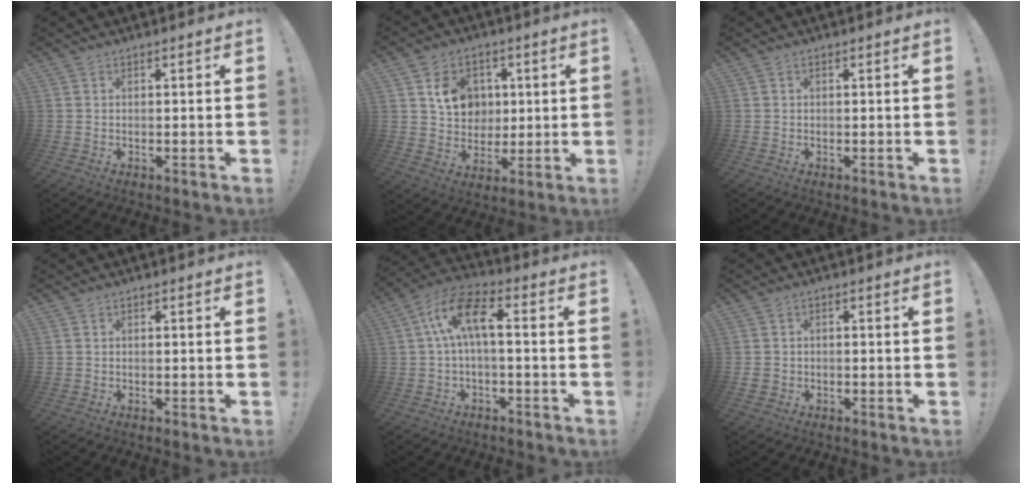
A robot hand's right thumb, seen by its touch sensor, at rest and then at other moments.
{"total": 10.9, "force": [3.5, 9.4, 4.4], "torque": [-0.050, -0.017, 0.071]}
{"total": 0.0}
{"total": 0.6, "force": [-0.2, 0.5, 0.3], "torque": [-0.006, 0.004, -0.003]}
{"total": 11.2, "force": [0.9, 4.3, 10.3], "torque": [-0.202, 0.017, 0.018]}
{"total": 1.7, "force": [-0.7, 1.4, 0.6], "torque": [-0.014, 0.006, -0.011]}